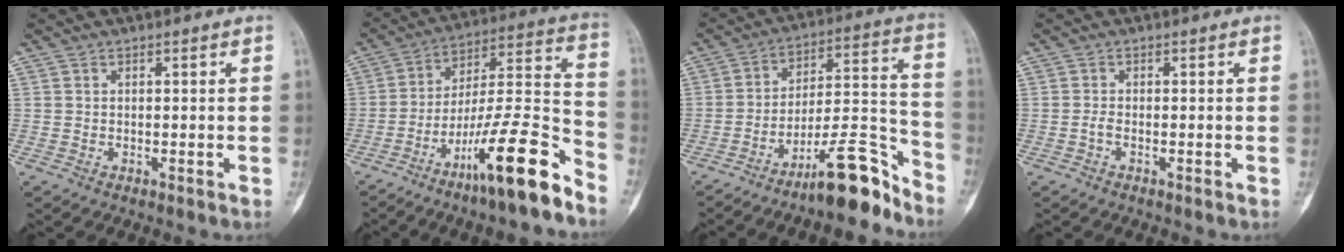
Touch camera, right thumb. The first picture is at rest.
{"total": 19.2, "force": [-12.3, 2.4, 14.5], "torque": [-0.251, 0.082, -0.207]}
{"total": 14.6, "force": [-10.9, 3.3, 9.1], "torque": [-0.115, 0.110, -0.178]}
{"total": 0.8, "force": [-0.4, 0.2, 0.7], "torque": [-0.016, 0.000, -0.010]}